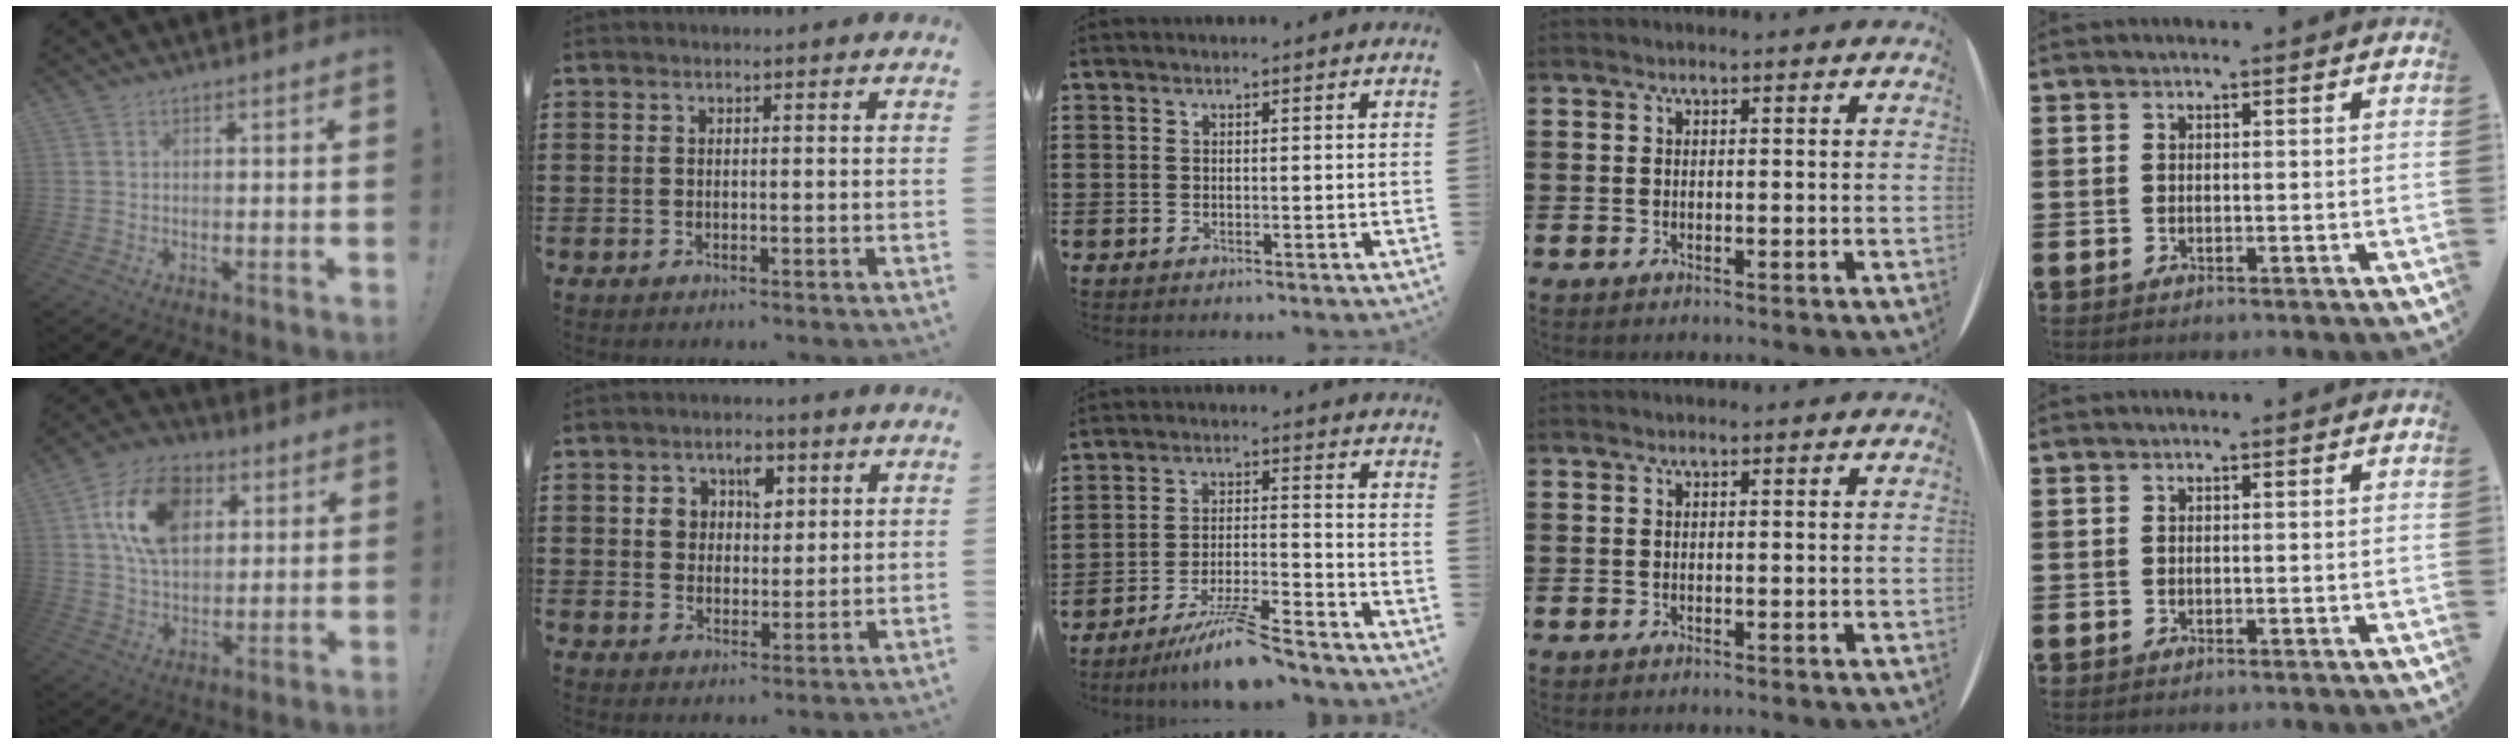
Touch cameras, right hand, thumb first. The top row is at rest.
{"thumb": {"total": 17.4, "force": [6.1, 11.9, 11.1], "torque": [-0.178, -0.008, 0.114]}, "index": {"total": 4.8, "force": [2.2, 3.6, 2.3], "torque": [-0.045, 0.010, 0.033]}, "middle": {"total": 8.3, "force": [-7.0, 0.4, 4.5], "torque": [-0.092, -0.007, -0.133]}}